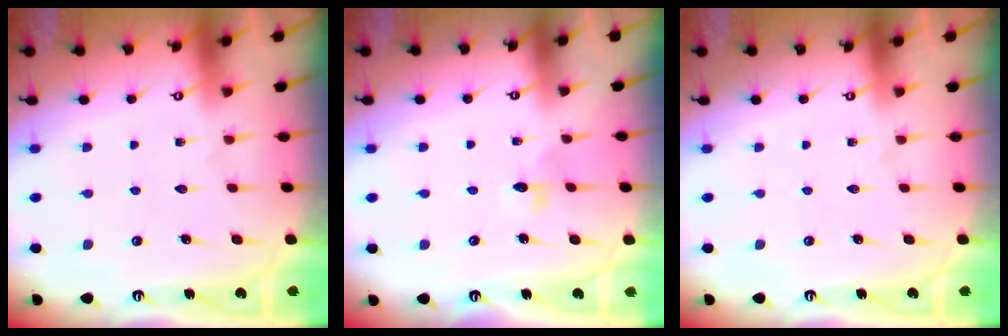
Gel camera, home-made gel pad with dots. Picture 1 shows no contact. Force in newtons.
{"total": 3.2, "press": 3.1, "slide": 0.7}
{"total": 0.0}